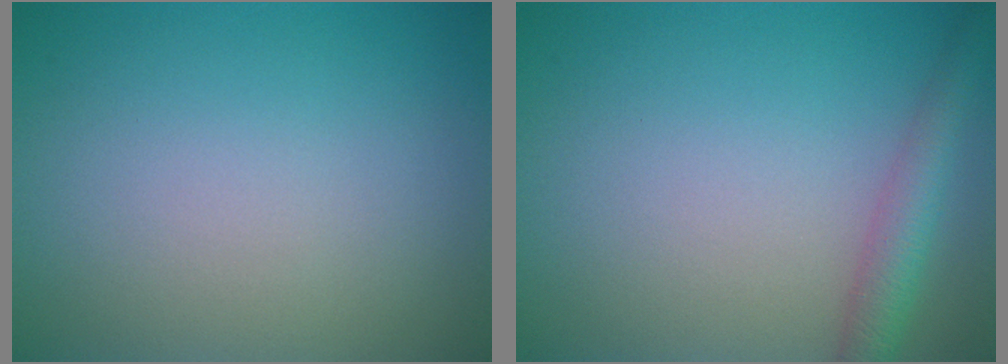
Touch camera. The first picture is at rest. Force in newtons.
{"total": 3.0, "press": 3.0, "slide": 0.1}